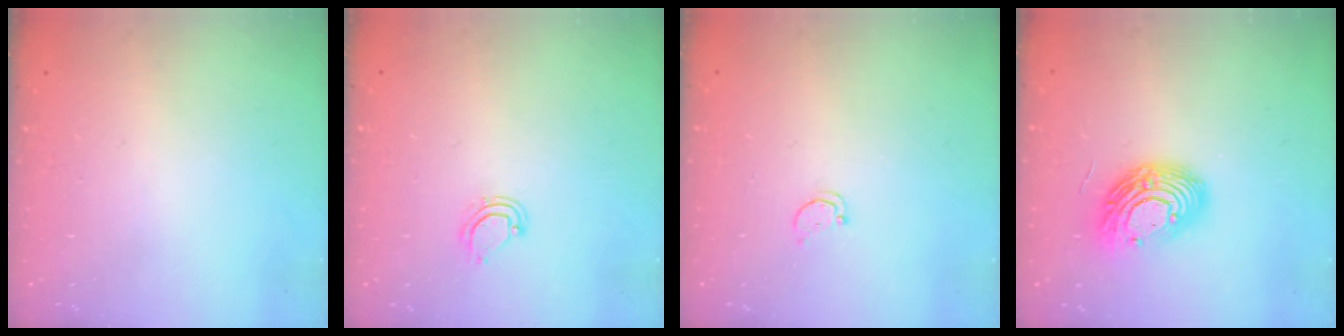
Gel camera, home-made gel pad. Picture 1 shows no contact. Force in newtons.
{"total": 5.2, "press": 5.2, "slide": 0.4}
{"total": 1.7, "press": 1.7, "slide": 0.2}
{"total": 13.7, "press": 13.7, "slide": 0.5}